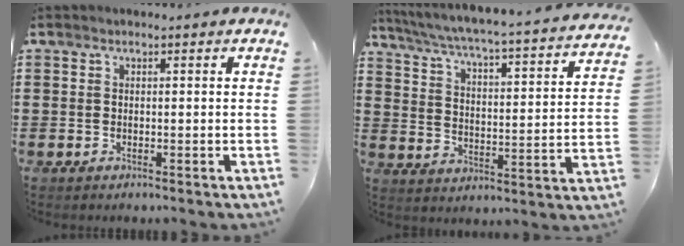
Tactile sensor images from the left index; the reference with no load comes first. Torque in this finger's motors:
{"motor_torque": [2.14, 0.00, 1.05, 0.21]}